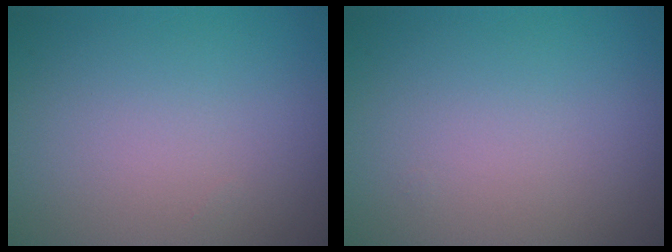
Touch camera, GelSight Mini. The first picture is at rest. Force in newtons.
{"total": 0.0}